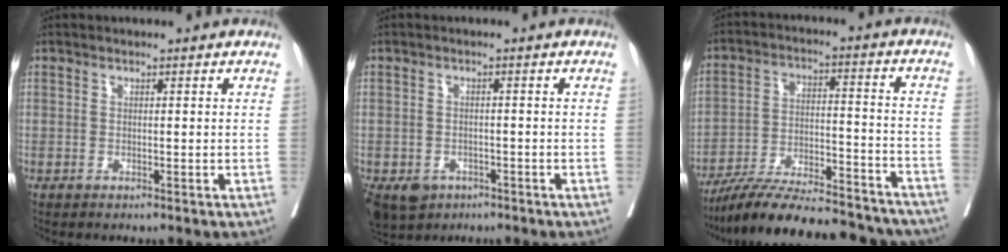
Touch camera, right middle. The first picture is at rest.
{"total": 8.3, "force": [-4.7, 6.2, 3.0], "torque": [-0.073, -0.008, -0.066]}
{"total": 24.9, "force": [-22.2, 4.8, 10.2], "torque": [-0.139, -0.003, -0.326]}